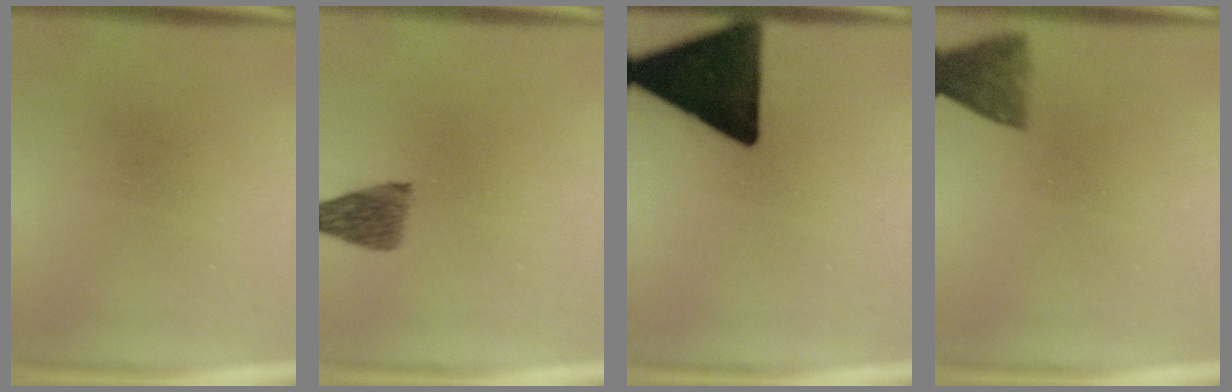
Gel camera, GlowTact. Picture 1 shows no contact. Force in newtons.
{"total": 4.1}
{"total": 17.8}
{"total": 4.8}